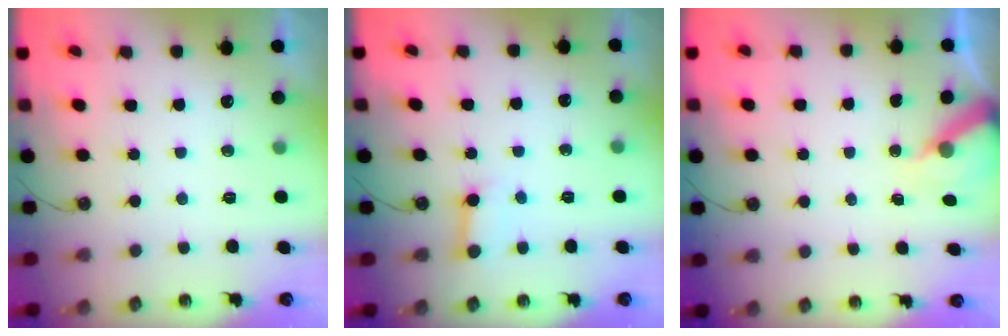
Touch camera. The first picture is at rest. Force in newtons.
{"total": 3.8, "press": 3.8, "slide": 0.4}
{"total": 7.0, "press": 7.0, "slide": 0.4}